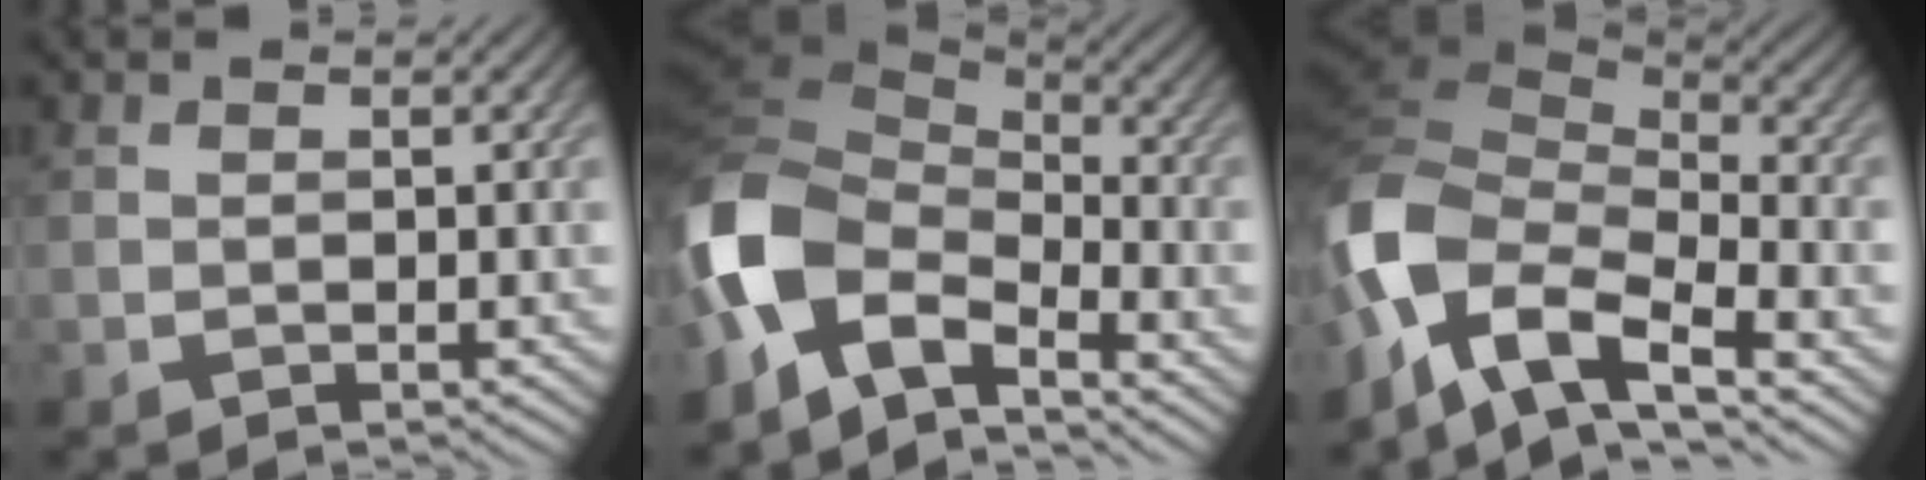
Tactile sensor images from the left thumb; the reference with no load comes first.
{"total": 12.9, "force": [-5.1, 7.8, 8.9], "torque": [-0.216, -0.001, -0.109]}
{"total": 13.0, "force": [-5.2, 6.7, 9.8], "torque": [-0.243, -0.002, -0.101]}